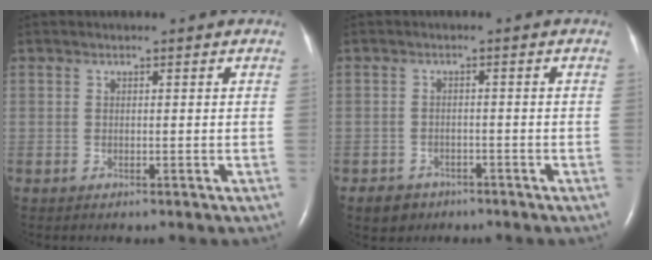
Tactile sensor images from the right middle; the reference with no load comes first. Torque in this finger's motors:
{"motor_torque": [-0.01, 0.05, -0.05, -0.01]}